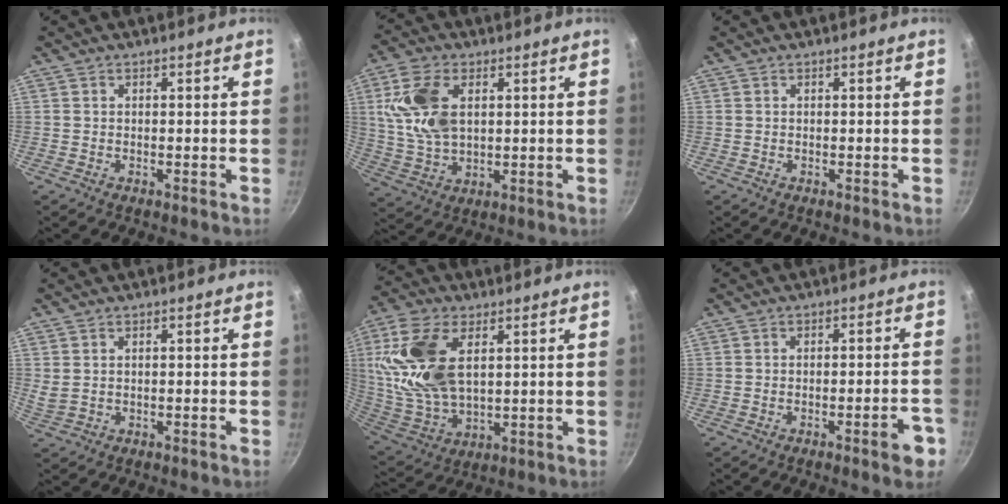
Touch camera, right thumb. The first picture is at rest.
{"total": 12.4, "force": [3.1, 7.5, 9.4], "torque": [-0.173, -0.008, 0.064]}
{"total": 0.0}
{"total": 1.7, "force": [0.0, 1.1, 1.3], "torque": [-0.031, 0.001, 0.012]}
{"total": 18.2, "force": [4.8, 10.4, 14.2], "torque": [-0.276, -0.019, 0.101]}
{"total": 5.7, "force": [-3.0, 1.4, 4.7], "torque": [-0.049, 0.022, -0.035]}